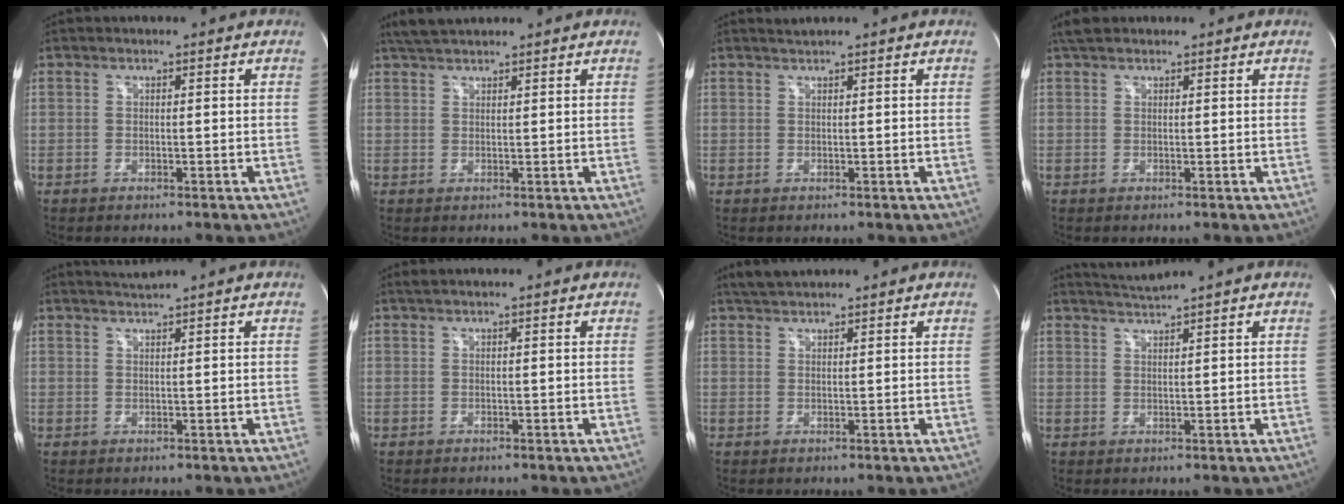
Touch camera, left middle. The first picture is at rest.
{"total": 3.5, "force": [3.2, 0.6, 1.3], "torque": [-0.031, 0.019, 0.062]}
{"total": 0.7, "force": [0.6, -0.3, 0.0], "torque": [-0.007, 0.001, 0.017]}
{"total": 2.3, "force": [2.0, 1.0, 0.7], "torque": [-0.018, 0.016, 0.034]}
{"total": 1.7, "force": [1.4, -0.9, -0.1], "torque": [-0.003, -0.004, 0.035]}
{"total": 0.7, "force": [0.6, -0.1, 0.4], "torque": [-0.016, 0.013, 0.017]}
{"total": 3.1, "force": [2.9, 0.5, 1.0], "torque": [-0.026, 0.018, 0.054]}
{"total": 2.8, "force": [2.4, -1.5, 0.0], "torque": [-0.002, -0.008, 0.051]}